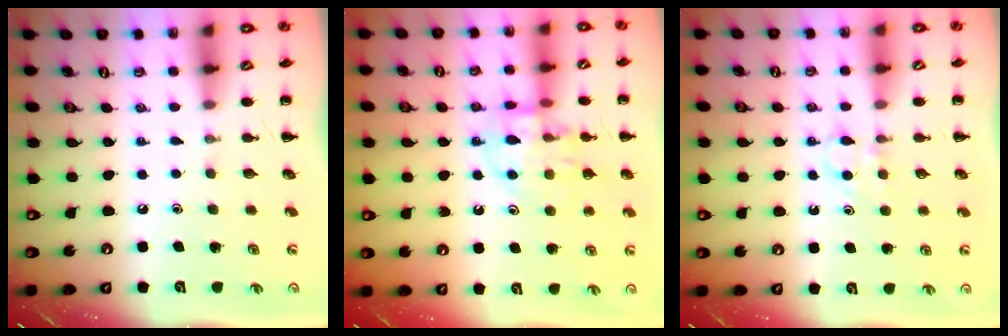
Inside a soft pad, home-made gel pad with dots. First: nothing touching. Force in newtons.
{"total": 12.7, "press": 12.6, "slide": 1.4}
{"total": 3.7, "press": 3.5, "slide": 1.3}